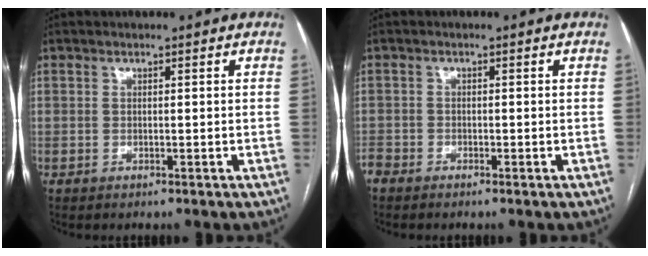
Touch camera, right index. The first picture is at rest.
{"total": 1.8, "force": [-1.5, 0.9, 0.2], "torque": [-0.005, -0.001, -0.028]}